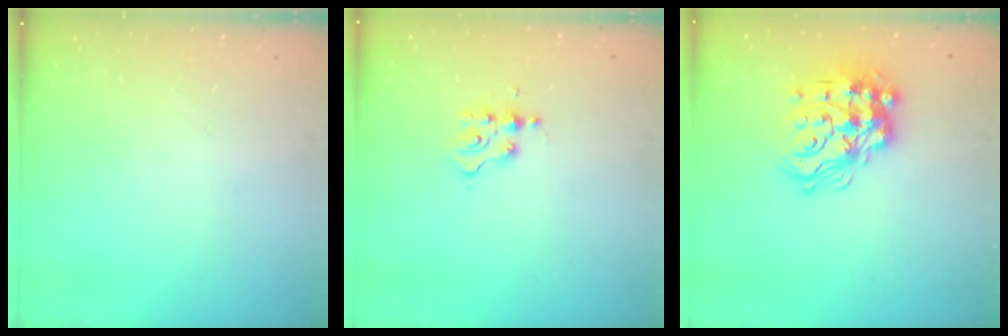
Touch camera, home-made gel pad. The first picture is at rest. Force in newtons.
{"total": 3.0, "press": 3.0, "slide": 0.2}
{"total": 21.6, "press": 21.5, "slide": 1.8}